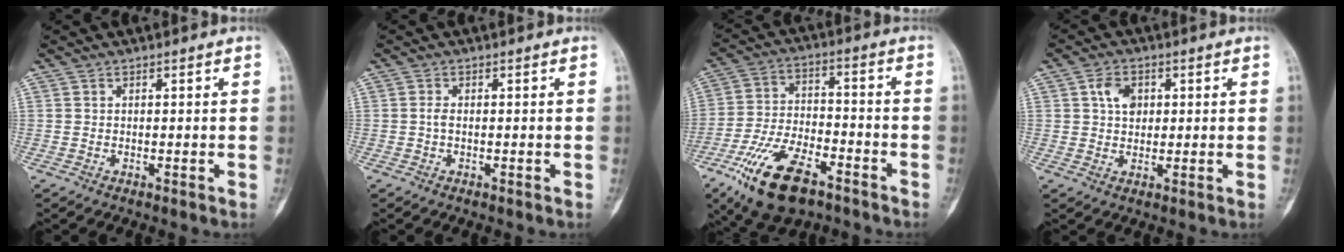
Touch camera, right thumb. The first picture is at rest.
{"total": 1.2, "force": [-0.1, 0.5, 1.1], "torque": [-0.021, 0.000, -0.006]}
{"total": 16.5, "force": [-9.6, 7.6, 11.1], "torque": [-0.204, 0.039, -0.167]}
{"total": 4.8, "force": [1.4, 3.7, 2.8], "torque": [-0.034, -0.001, 0.021]}